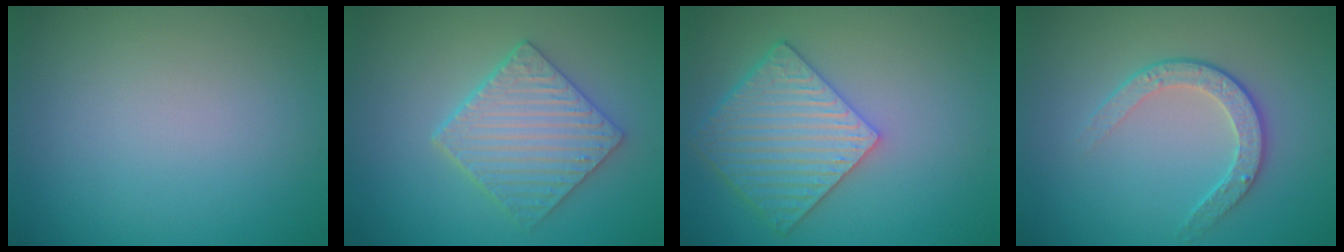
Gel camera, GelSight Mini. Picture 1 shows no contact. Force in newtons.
{"total": 4.7, "press": 4.0, "slide": 2.4}
{"total": 5.9, "press": 5.0, "slide": 3.1}
{"total": 2.6, "press": 2.0, "slide": 1.7}